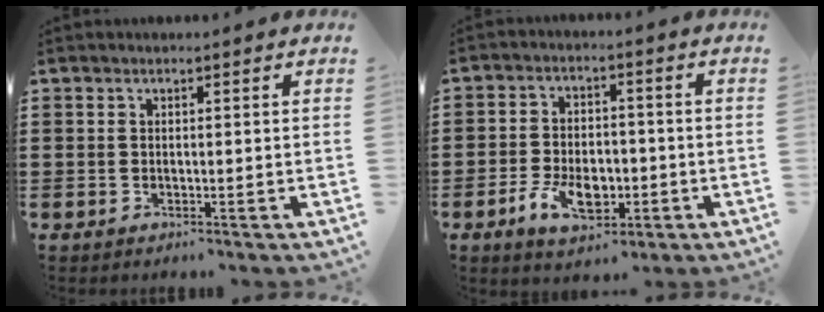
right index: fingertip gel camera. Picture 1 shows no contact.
{"total": 7.0, "force": [-2.5, 4.4, 4.8], "torque": [-0.092, 0.005, -0.048]}